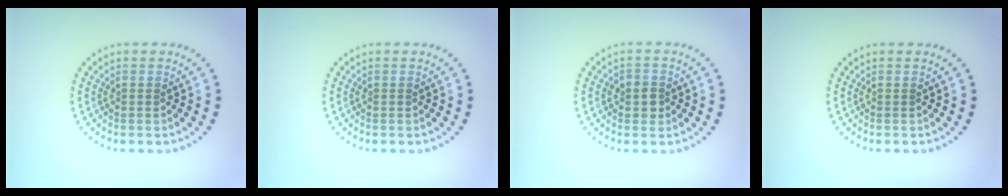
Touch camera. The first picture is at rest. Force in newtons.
{"total": 0.0}
{"total": 1.7, "press": 1.6, "slide": 0.3}
{"total": 0.0}